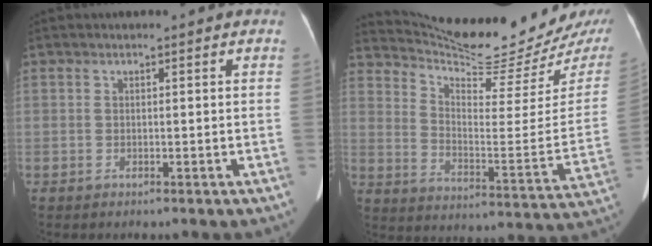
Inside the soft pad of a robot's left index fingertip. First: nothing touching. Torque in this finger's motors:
{"motor_torque": [0.75, -1.39, 0.00, -0.01]}